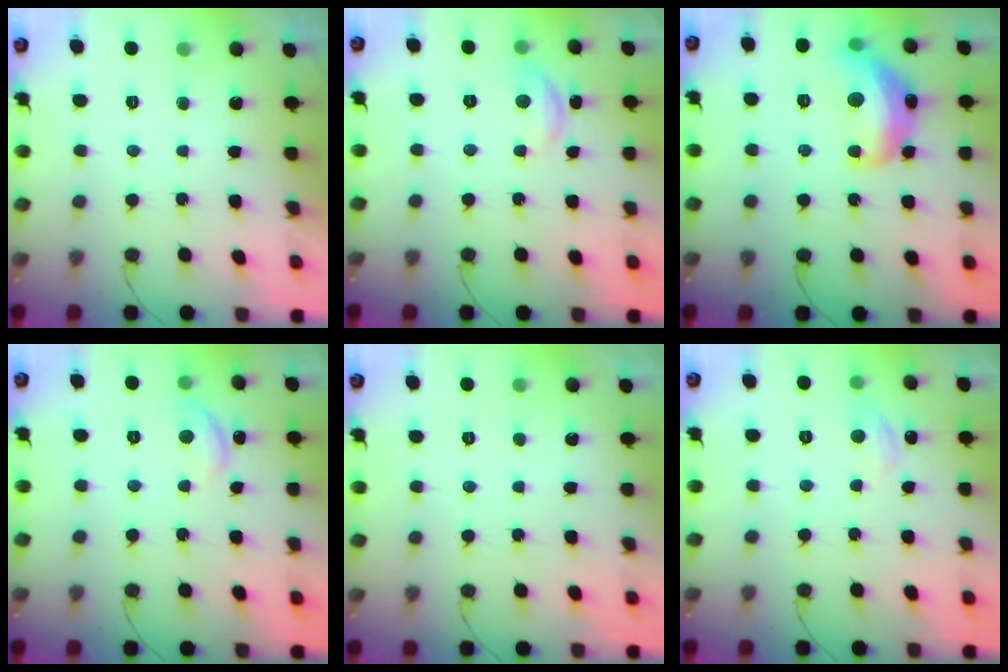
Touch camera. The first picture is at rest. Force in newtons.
{"total": 6.0, "press": 6.0, "slide": 0.4}
{"total": 15.3, "press": 15.3, "slide": 1.1}
{"total": 7.5, "press": 7.5, "slide": 0.7}
{"total": 0.0}
{"total": 5.5, "press": 5.4, "slide": 0.8}